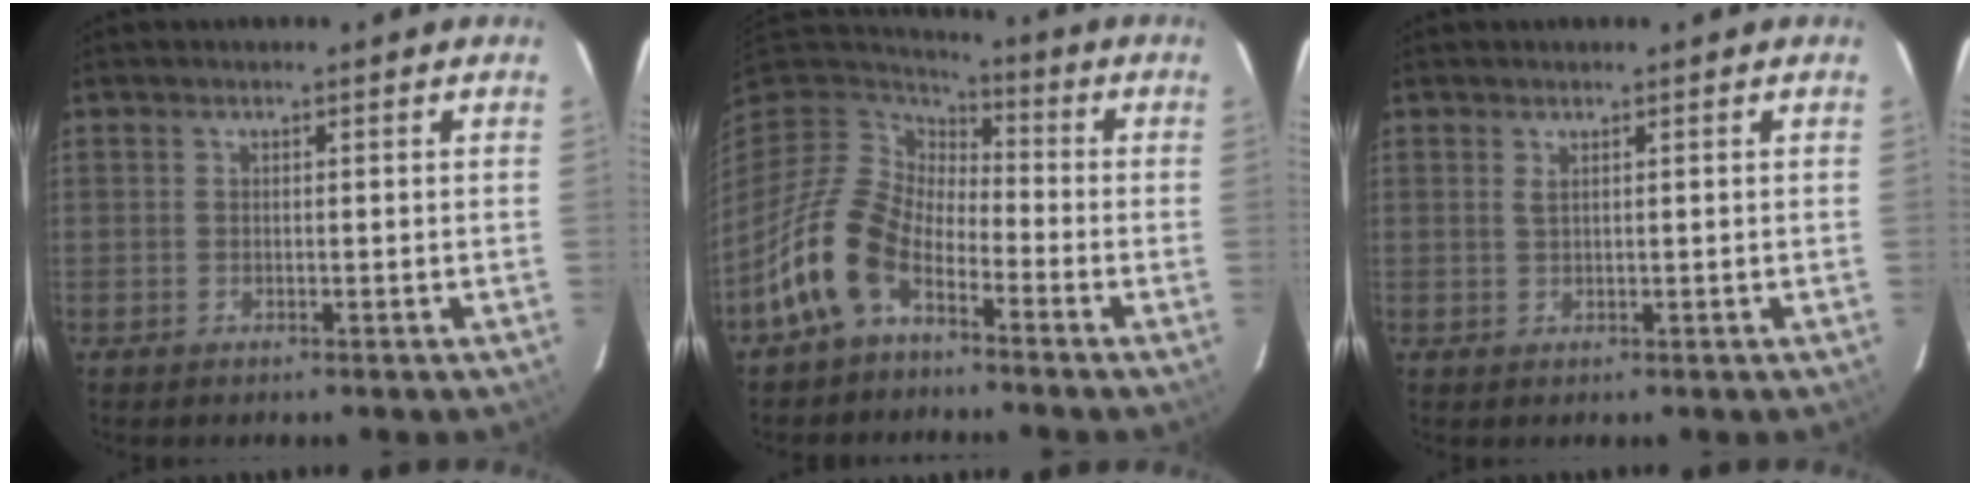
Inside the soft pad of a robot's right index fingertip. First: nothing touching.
{"total": 13.3, "force": [-7.3, 7.6, 8.1], "torque": [-0.168, 0.006, -0.151]}
{"total": 0.8, "force": [0.5, 0.0, 0.6], "torque": [-0.013, 0.000, 0.010]}